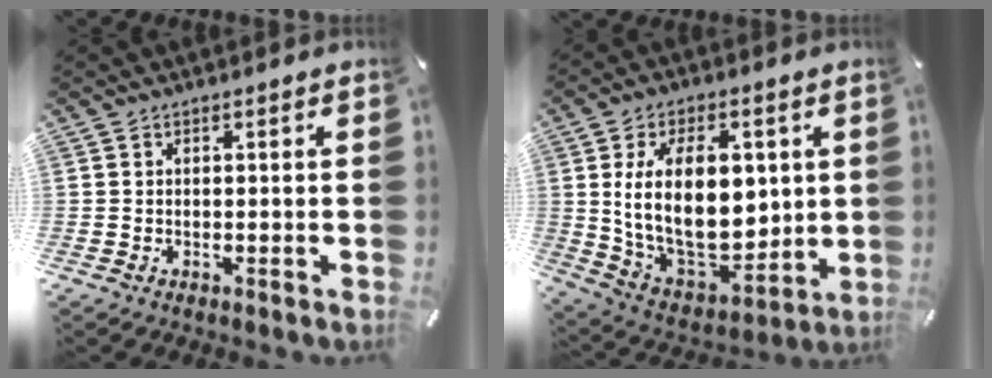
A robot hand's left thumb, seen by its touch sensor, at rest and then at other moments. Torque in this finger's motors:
{"motor_torque": [2.08, 2.93, 2.00, -0.77, 0.52]}